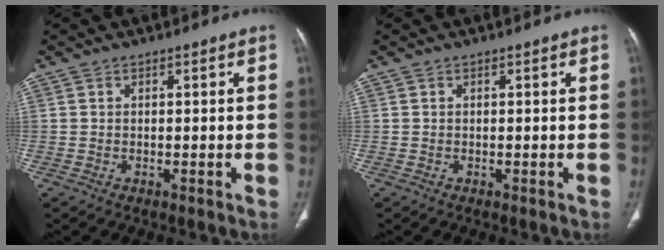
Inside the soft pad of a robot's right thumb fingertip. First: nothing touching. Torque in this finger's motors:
{"motor_torque": [0.01, 0.01, -0.23, -0.03, 0.01]}